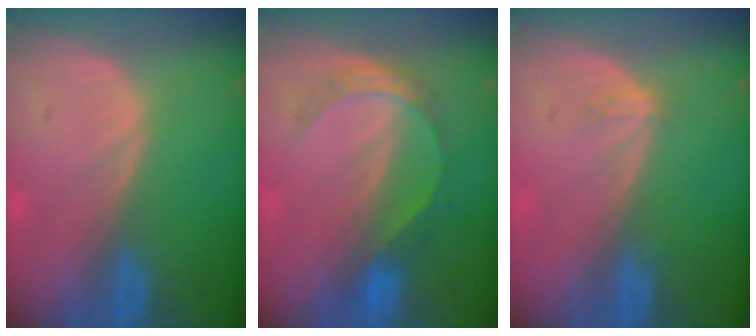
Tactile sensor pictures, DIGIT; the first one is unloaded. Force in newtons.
{"total": 4.7, "press": 4.7, "slide": 0.4}
{"total": 1.2, "press": 0.8, "slide": 0.8}